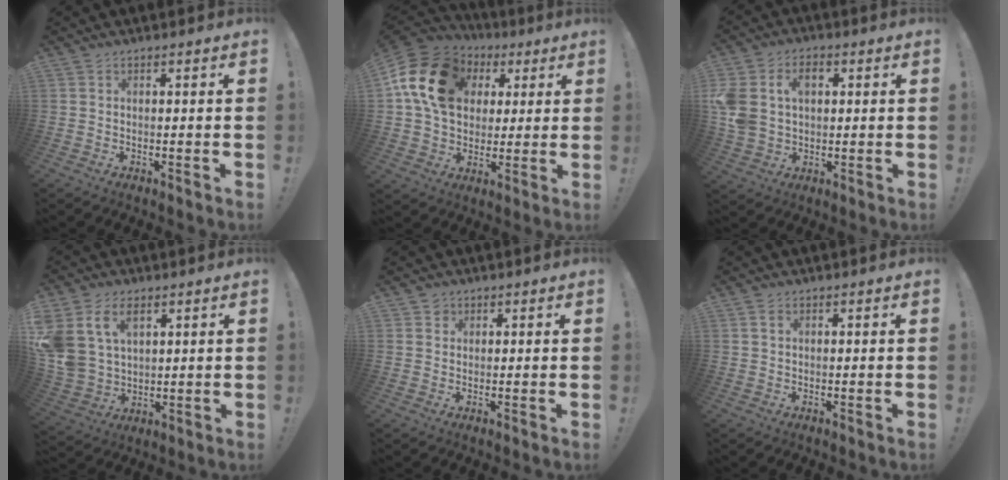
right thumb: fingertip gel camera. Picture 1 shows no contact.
{"total": 19.7, "force": [6.4, 14.1, 12.1], "torque": [-0.202, -0.010, 0.120]}
{"total": 10.6, "force": [2.6, 8.0, 6.5], "torque": [-0.129, 0.002, 0.049]}
{"total": 12.6, "force": [6.2, 8.6, 6.8], "torque": [-0.146, -0.030, 0.124]}
{"total": 1.8, "force": [1.1, 1.3, 0.2], "torque": [0.009, -0.011, 0.017]}
{"total": 1.1, "force": [0.6, 0.7, 0.7], "torque": [-0.006, -0.001, 0.010]}